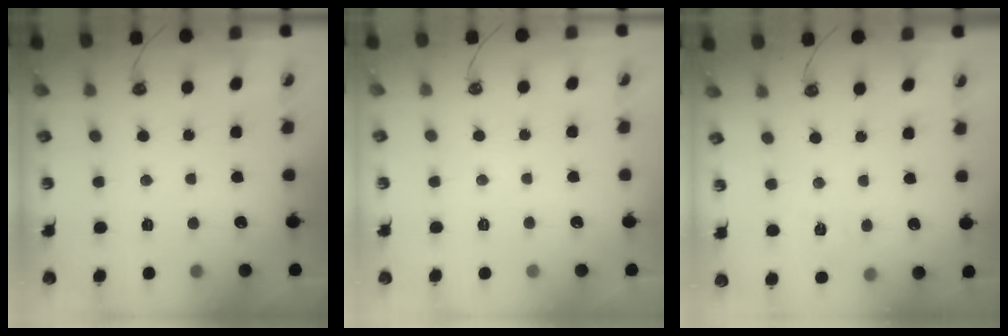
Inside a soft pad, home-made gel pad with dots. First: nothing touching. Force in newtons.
{"total": 0.0}
{"total": 4.6, "press": 4.6, "slide": 0.6}